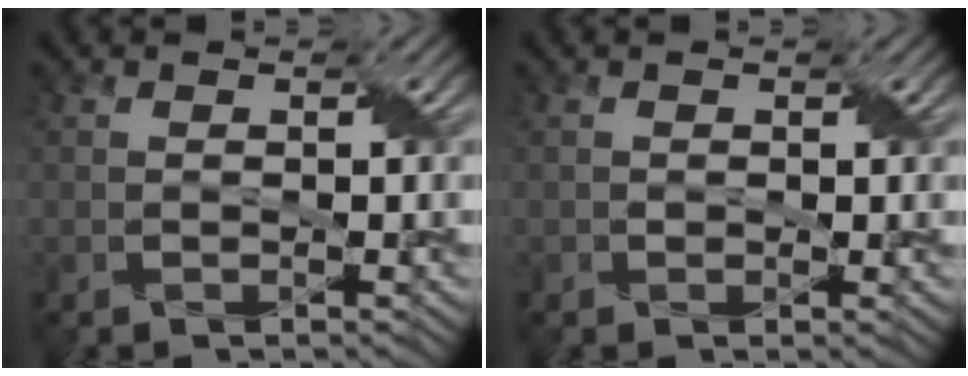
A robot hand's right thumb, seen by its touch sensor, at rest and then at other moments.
{"total": 0.9, "force": [0.2, 0.7, 0.4], "torque": [-0.009, -0.002, 0.004]}